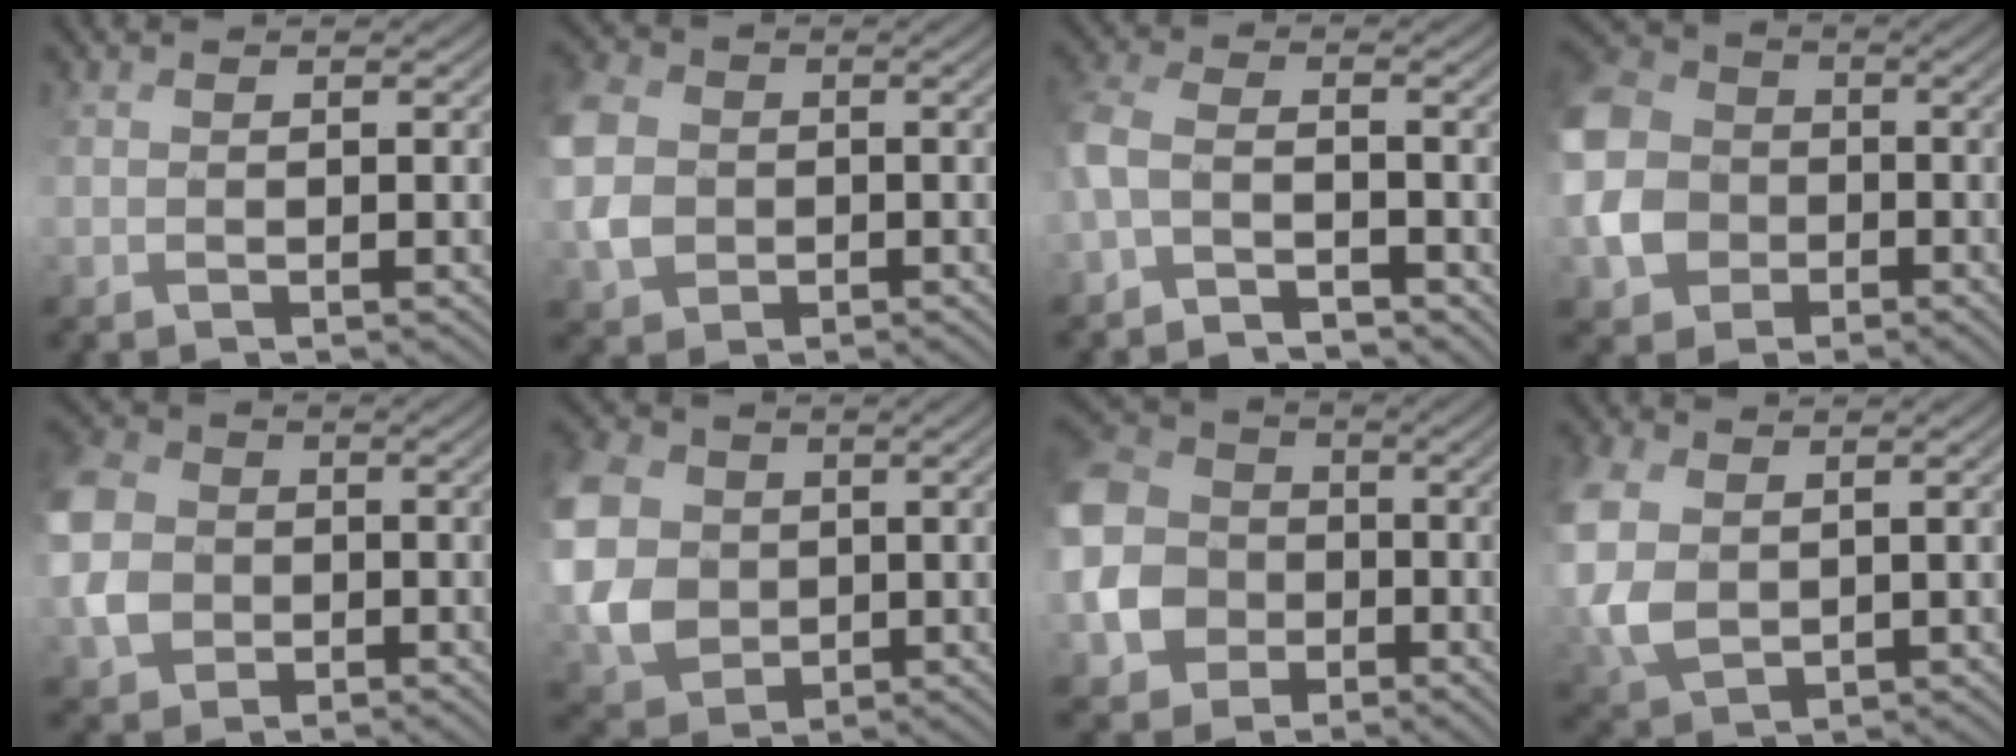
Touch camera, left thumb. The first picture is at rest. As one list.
[{"total": 6.0, "force": [0.0, 5.3, 2.8], "torque": [-0.091, 0.005, -0.011]}, {"total": 3.0, "force": [-2.4, 1.5, 1.2], "torque": [-0.037, 0.002, -0.054]}, {"total": 9.9, "force": [-1.7, 8.6, 4.5], "torque": [-0.159, -0.016, -0.034]}, {"total": 6.7, "force": [-0.6, 5.9, 3.1], "torque": [-0.098, 0.003, -0.023]}, {"total": 9.5, "force": [1.7, 8.1, 4.7], "torque": [-0.148, 0.009, 0.031]}, {"total": 11.2, "force": [-2.1, 10.1, 4.4], "torque": [-0.170, -0.017, -0.057]}, {"total": 6.7, "force": [2.4, 4.6, 4.2], "torque": [-0.144, 0.009, 0.051]}]